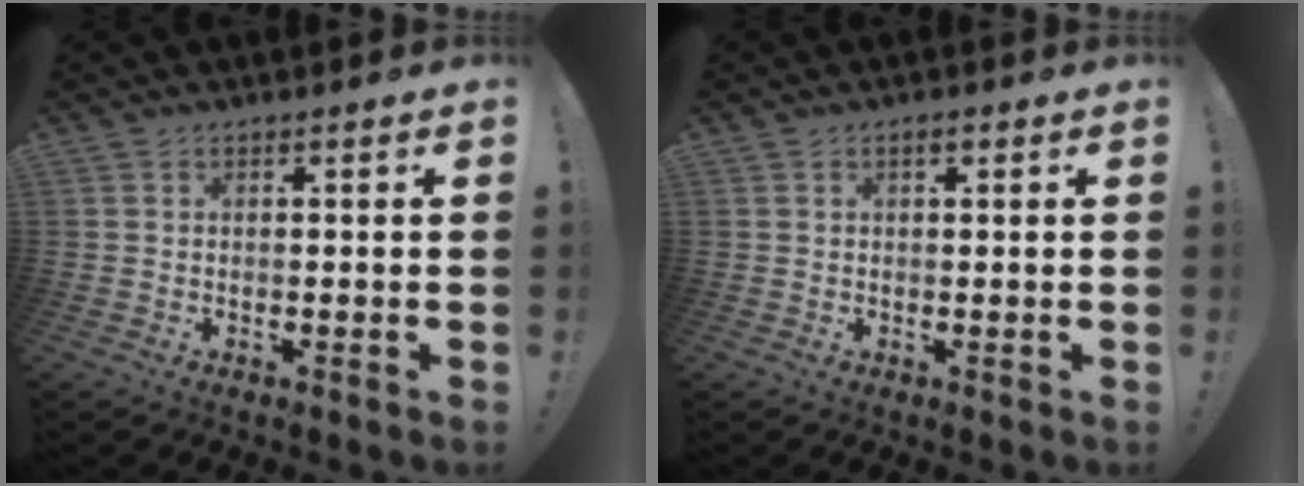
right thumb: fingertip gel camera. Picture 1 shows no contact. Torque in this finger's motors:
{"motor_torque": [0.02, 0.11, 0.29, 0.08, -0.03]}